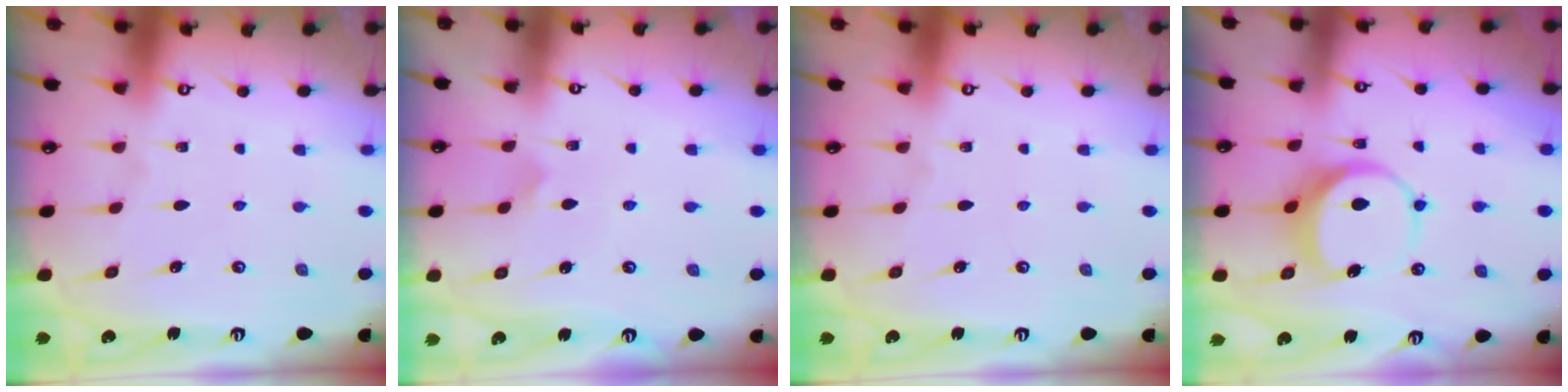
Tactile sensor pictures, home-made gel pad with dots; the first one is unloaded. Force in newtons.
{"total": 3.5, "press": 3.5, "slide": 0.1}
{"total": 0.0}
{"total": 7.7, "press": 7.6, "slide": 0.8}